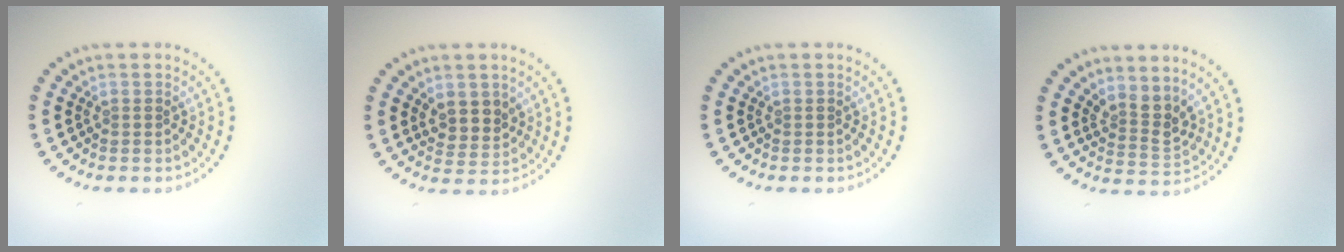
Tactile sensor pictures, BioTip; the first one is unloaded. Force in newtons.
{"total": 2.5, "press": 2.3, "slide": 1.0}
{"total": 0.0}
{"total": 2.5, "press": 1.9, "slide": 1.7}